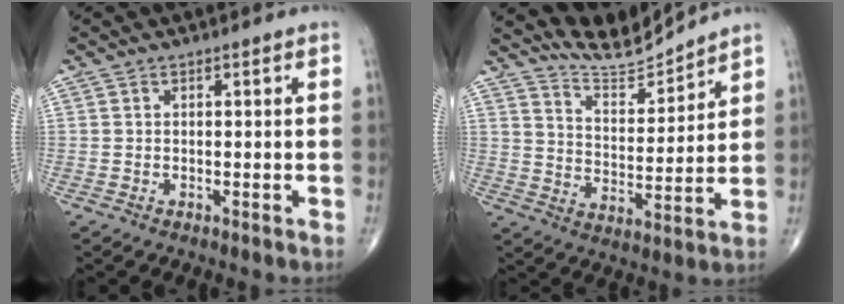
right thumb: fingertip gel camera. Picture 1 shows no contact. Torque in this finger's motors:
{"motor_torque": [-0.16, 0.16, 0.17, 0.95, 0.00]}